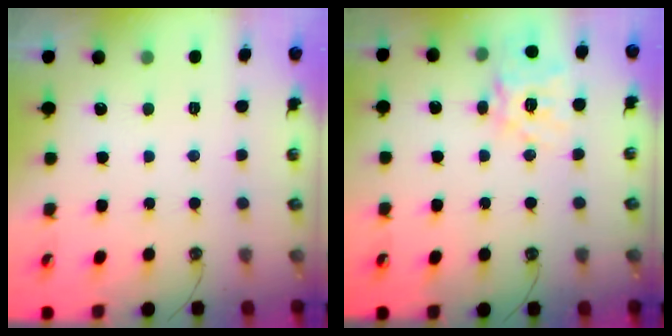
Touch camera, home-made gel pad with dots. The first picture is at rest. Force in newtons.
{"total": 15.8, "press": 15.7, "slide": 1.9}